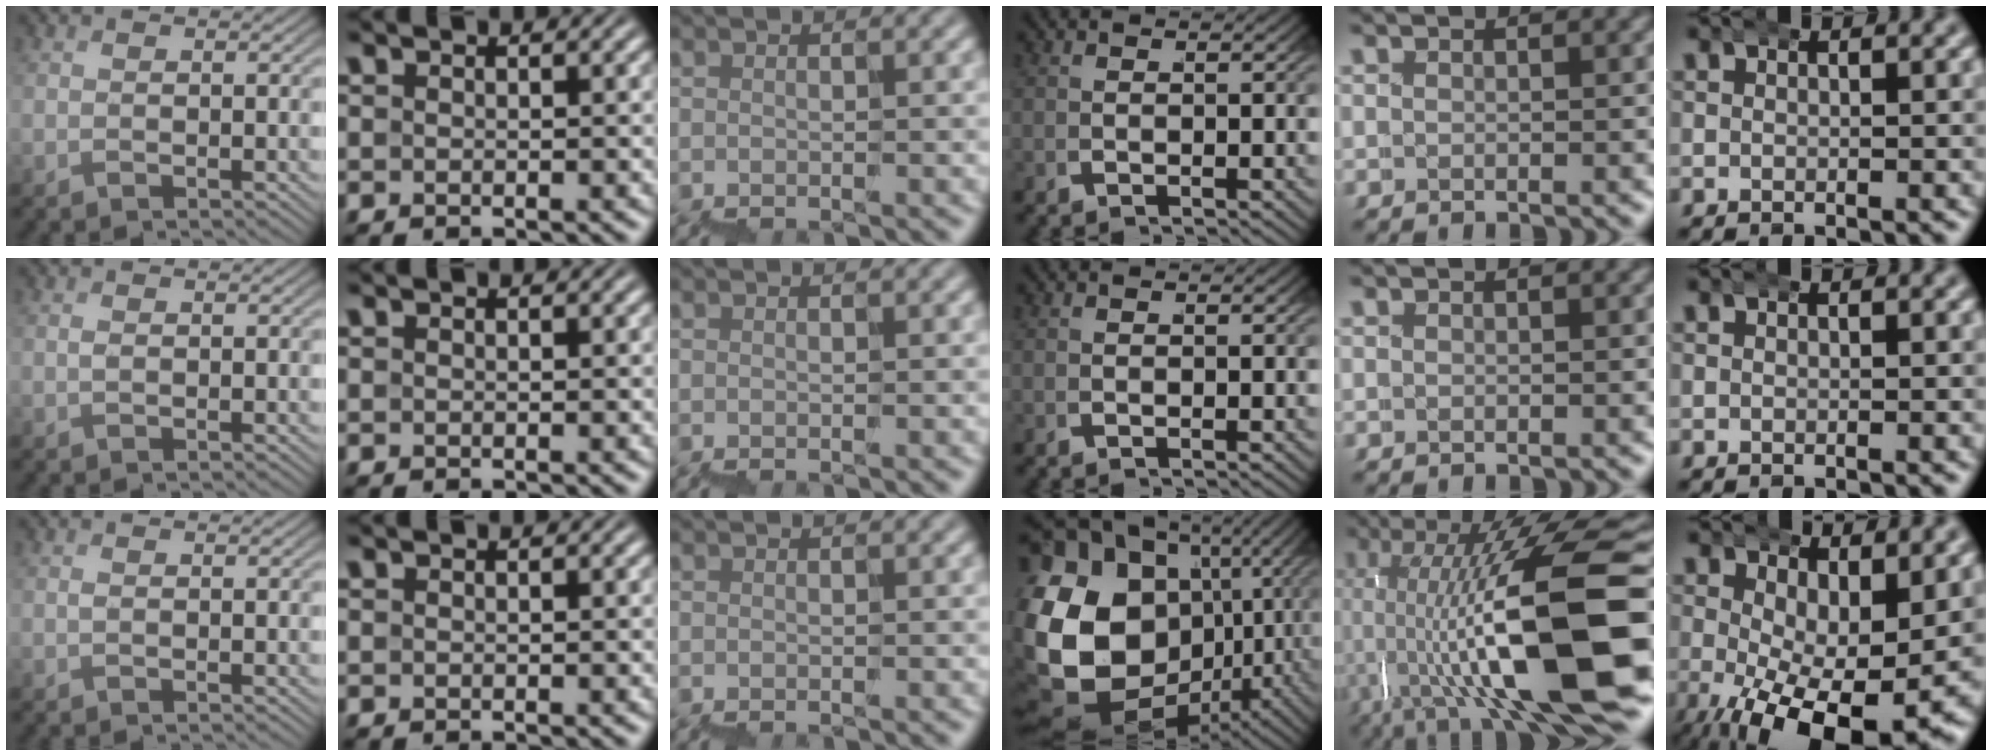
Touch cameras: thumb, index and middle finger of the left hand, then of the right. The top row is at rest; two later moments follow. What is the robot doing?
{"motion": "wrap", "object": "belt"}